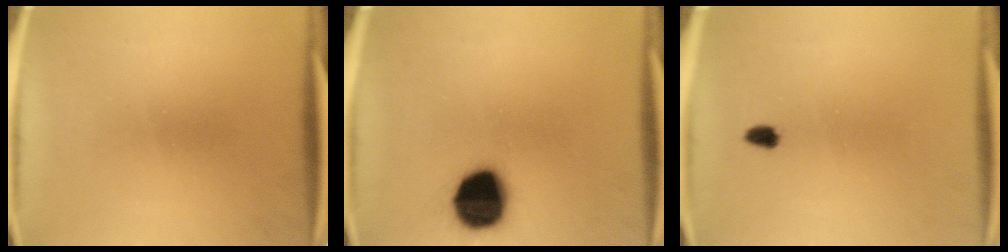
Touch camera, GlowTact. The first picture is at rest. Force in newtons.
{"total": 15.2}
{"total": 1.4}